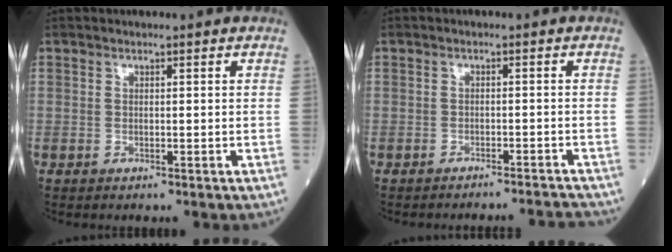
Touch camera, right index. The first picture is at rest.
{"total": 6.1, "force": [-6.1, 0.3, 0.3], "torque": [0.004, 0.002, -0.068]}